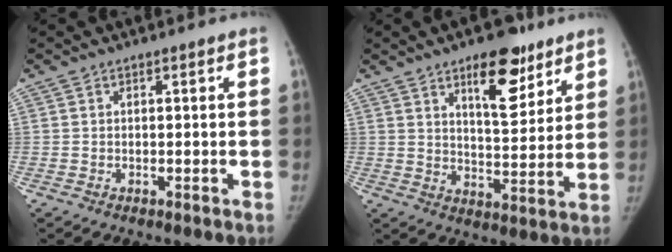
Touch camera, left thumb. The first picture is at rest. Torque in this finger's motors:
{"motor_torque": [0.37, -0.19, 0.93, -1.04, 0.33]}